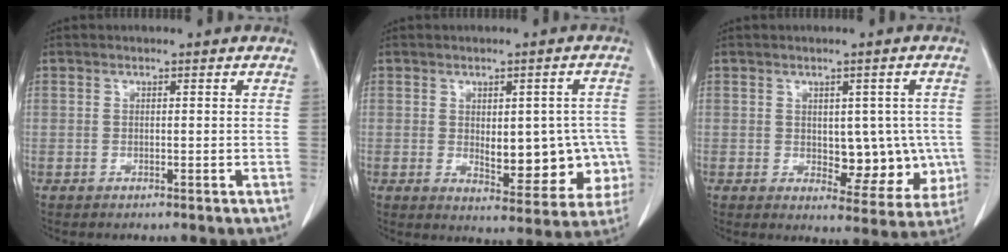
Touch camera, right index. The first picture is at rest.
{"total": 11.8, "force": [-1.3, 5.6, 10.3], "torque": [-0.122, 0.011, 0.002]}
{"total": 8.4, "force": [-0.4, 4.7, 6.9], "torque": [-0.064, 0.004, 0.008]}